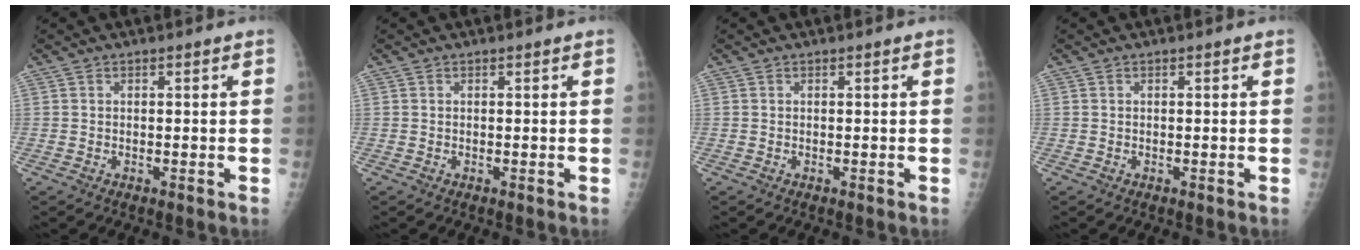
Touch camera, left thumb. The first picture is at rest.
{"total": 0.0}
{"total": 0.0}
{"total": 0.0}